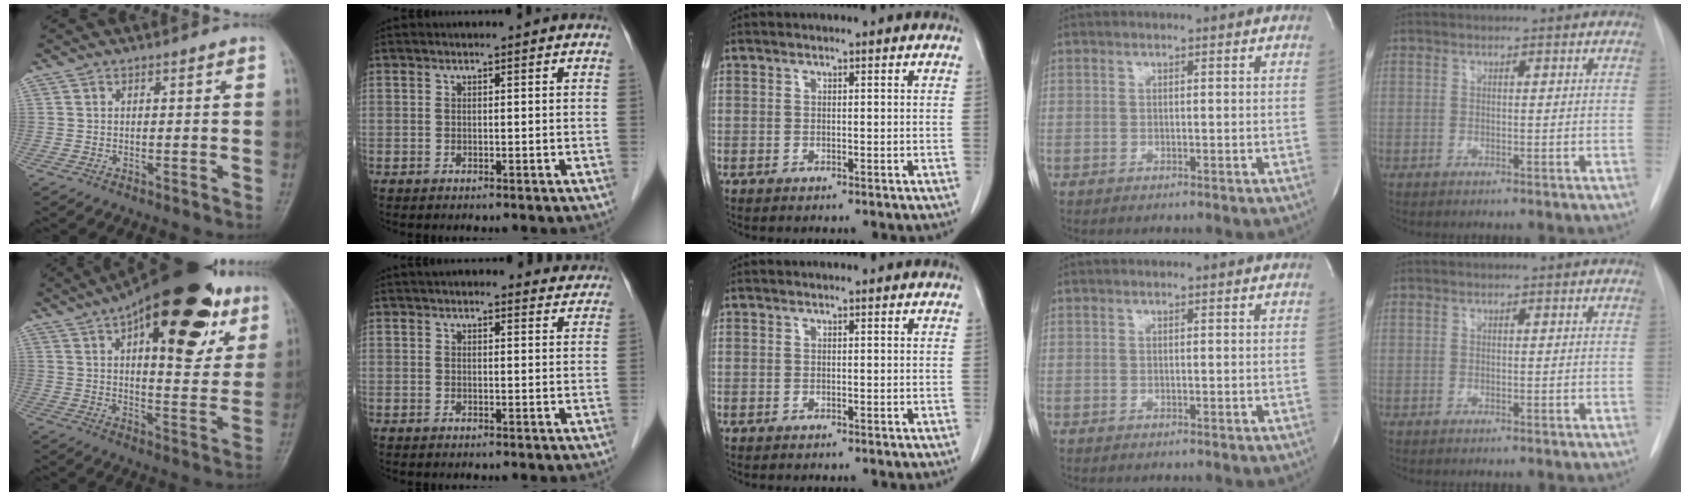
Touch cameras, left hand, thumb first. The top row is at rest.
{"thumb": {"total": 28.4, "force": [13.8, 11.9, 21.8], "torque": [-0.284, -0.009, 0.200]}, "index": {"total": 9.1, "force": [8.5, 2.4, 2.2], "torque": [-0.005, 0.019, 0.083]}}